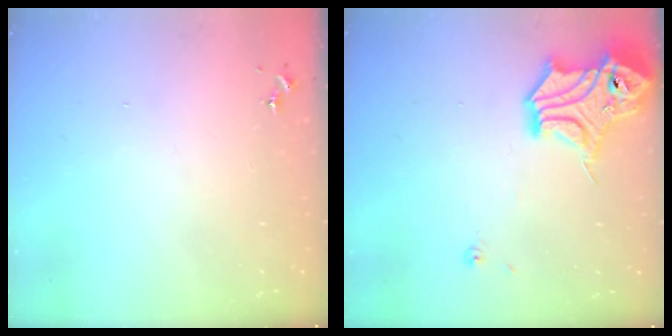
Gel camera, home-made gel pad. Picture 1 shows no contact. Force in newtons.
{"total": 15.5, "press": 15.4, "slide": 1.8}